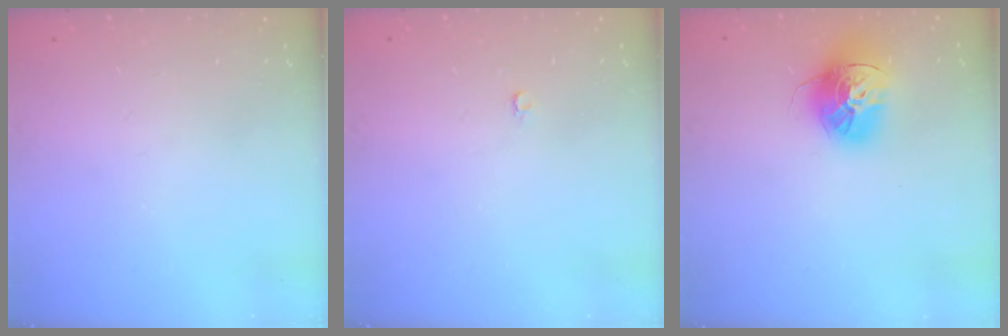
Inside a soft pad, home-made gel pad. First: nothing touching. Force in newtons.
{"total": 2.0, "press": 2.0, "slide": 0.4}
{"total": 15.6, "press": 15.5, "slide": 1.4}